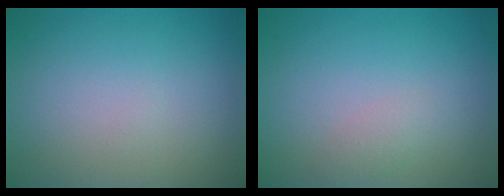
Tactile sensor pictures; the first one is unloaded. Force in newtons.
{"total": 1.1, "press": 1.1, "slide": 0.0}